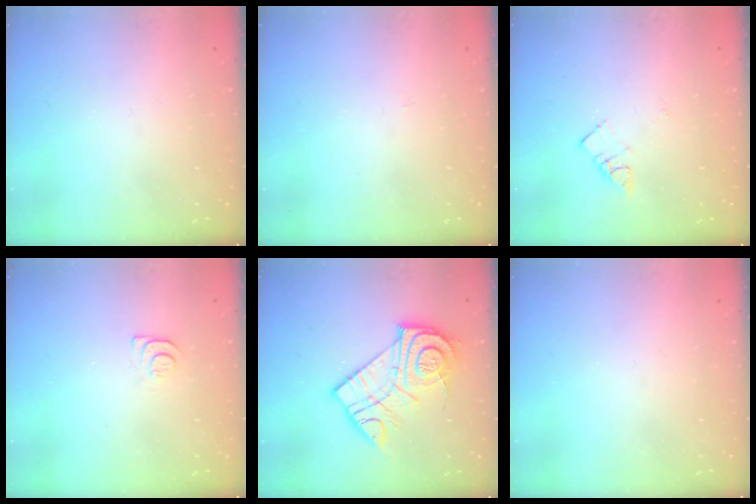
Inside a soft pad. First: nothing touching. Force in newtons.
{"total": 2.7, "press": 2.7, "slide": 0.5}
{"total": 4.2, "press": 4.2, "slide": 0.5}
{"total": 5.6, "press": 5.6, "slide": 0.6}
{"total": 16.0, "press": 16.0, "slide": 1.2}
{"total": 0.0}